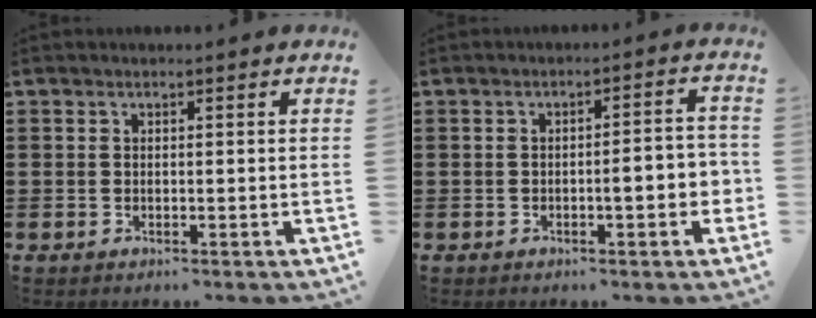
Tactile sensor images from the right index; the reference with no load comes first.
{"total": 4.2, "force": [-1.2, 0.8, 4.0], "torque": [-0.058, 0.001, -0.024]}